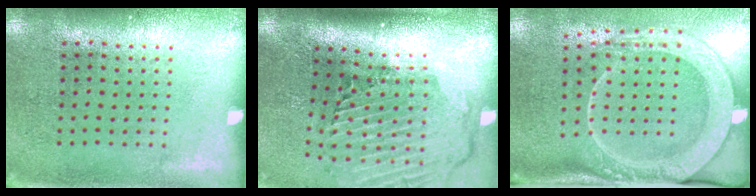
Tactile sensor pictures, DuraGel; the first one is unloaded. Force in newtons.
{"total": 3.0, "press": 2.1, "slide": 2.1}
{"total": 2.8, "press": 2.1, "slide": 1.8}